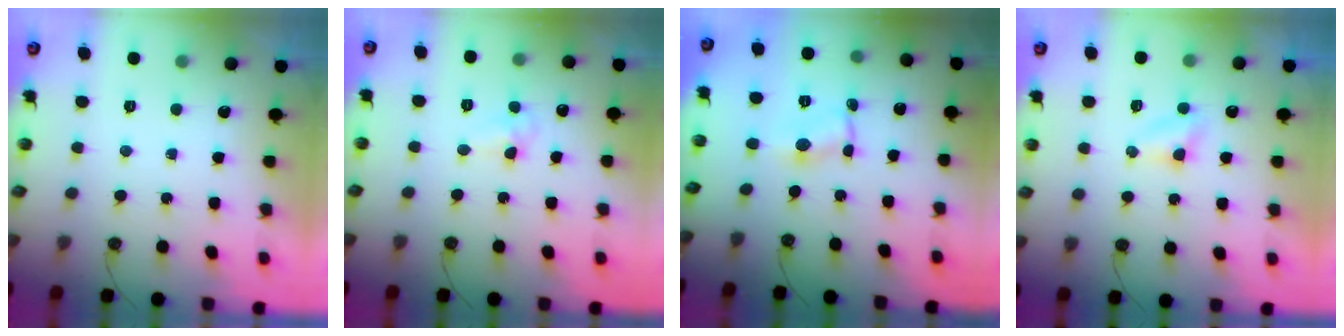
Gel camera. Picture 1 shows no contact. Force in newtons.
{"total": 5.2, "press": 5.1, "slide": 0.6}
{"total": 1.1, "press": 1.1, "slide": 0.2}
{"total": 4.2, "press": 4.2, "slide": 0.4}